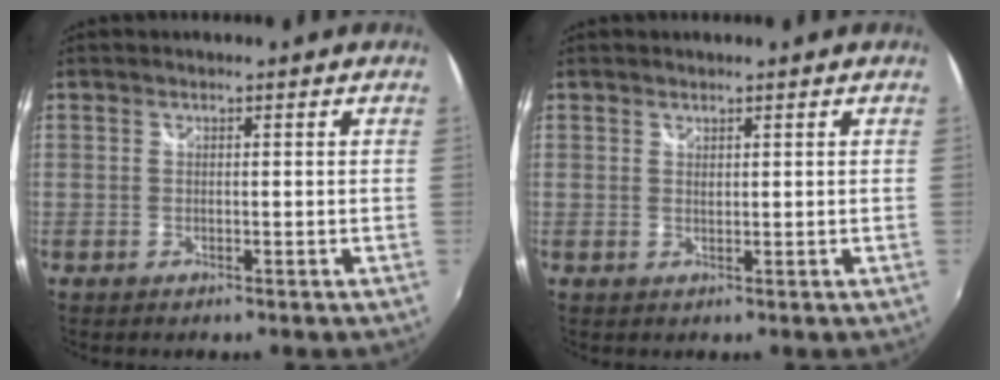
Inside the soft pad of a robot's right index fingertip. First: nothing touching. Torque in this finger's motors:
{"motor_torque": [0.23, 0.19, 0.03, 0.01]}